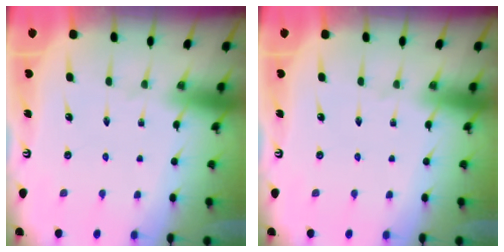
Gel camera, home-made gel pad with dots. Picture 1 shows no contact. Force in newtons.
{"total": 0.0}